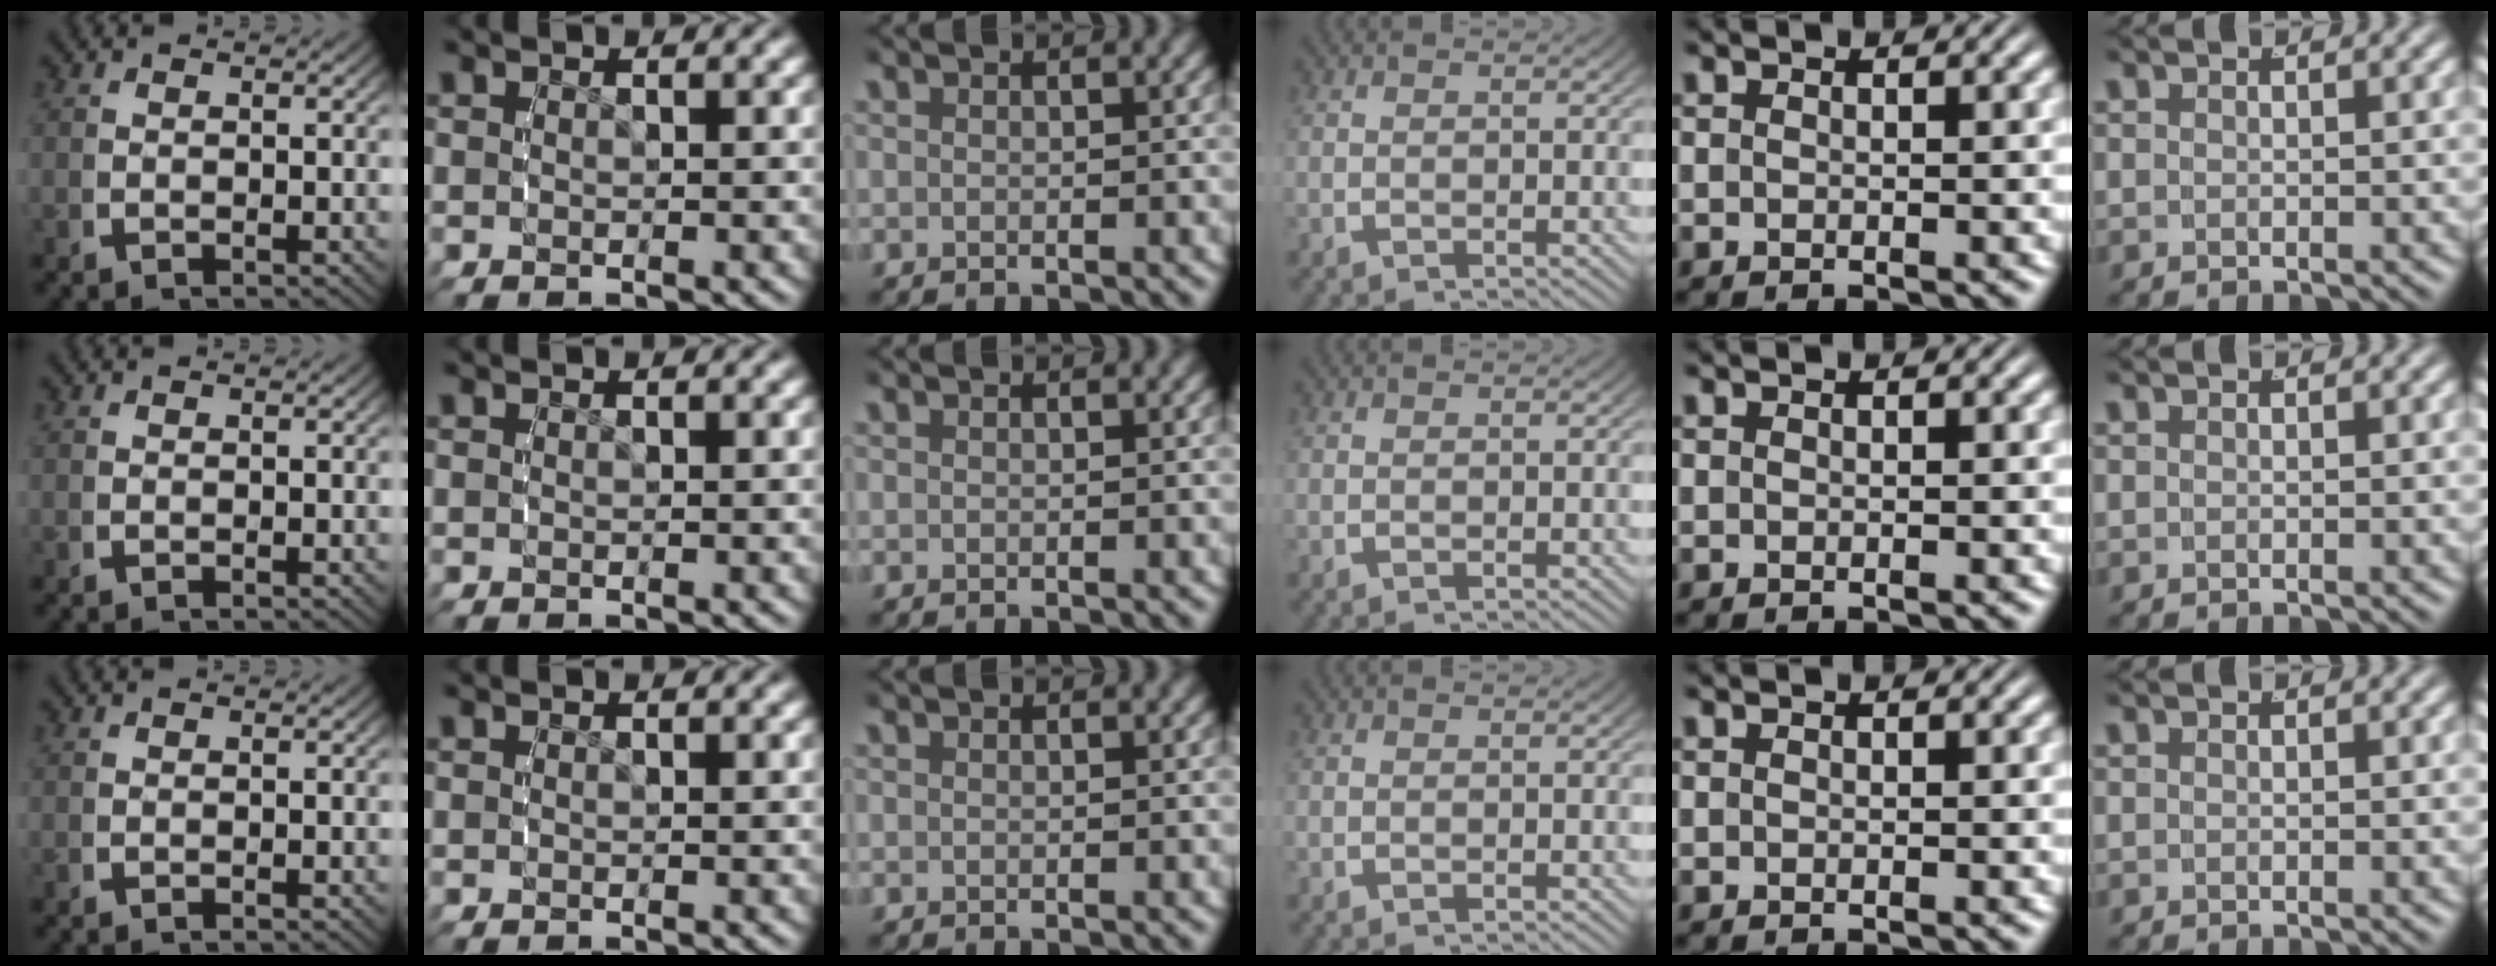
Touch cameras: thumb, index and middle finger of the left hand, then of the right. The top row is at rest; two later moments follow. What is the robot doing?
{"motion": "reach", "object": "velcro strap"}